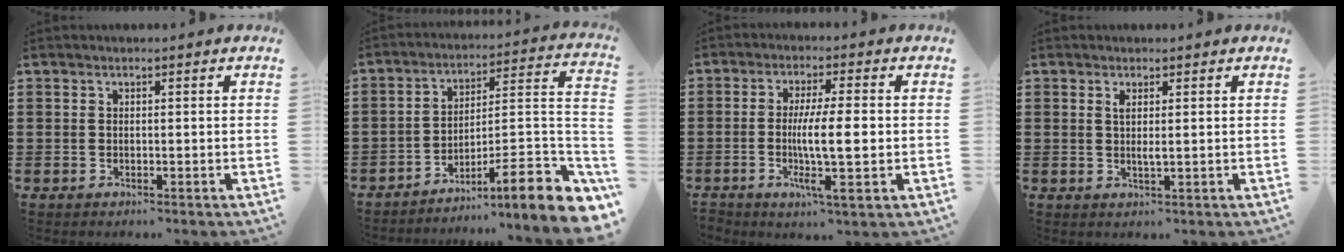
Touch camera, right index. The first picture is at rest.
{"total": 9.1, "force": [-5.9, 0.7, 6.9], "torque": [-0.100, -0.009, -0.118]}
{"total": 8.5, "force": [-1.0, 1.2, 8.4], "torque": [-0.158, -0.009, -0.023]}
{"total": 1.7, "force": [0.3, 0.1, 1.7], "torque": [-0.034, -0.002, 0.004]}